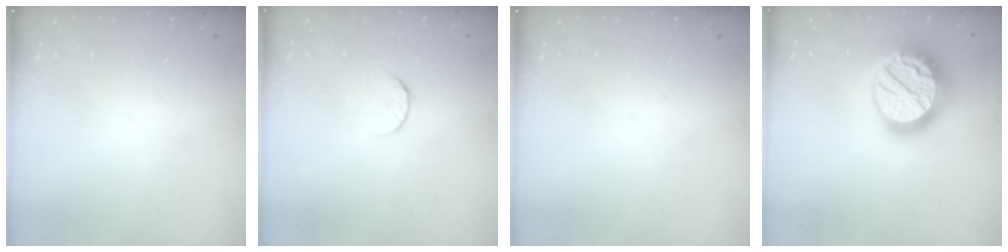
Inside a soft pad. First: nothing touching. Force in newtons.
{"total": 6.3, "press": 6.3, "slide": 0.6}
{"total": 0.0}
{"total": 23.9, "press": 23.8, "slide": 1.9}